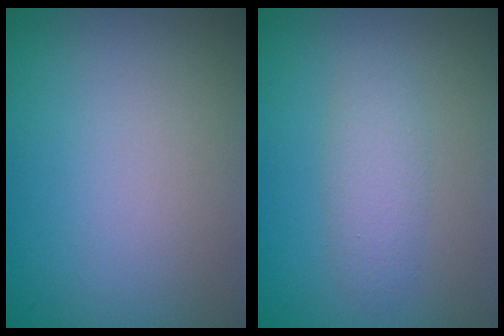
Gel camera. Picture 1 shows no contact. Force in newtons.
{"total": 2.3, "press": 2.3, "slide": 0.0}